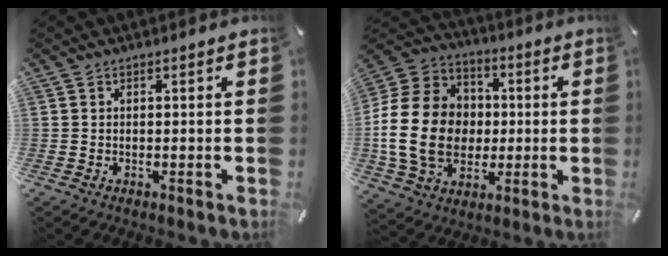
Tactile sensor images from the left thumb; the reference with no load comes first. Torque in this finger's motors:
{"motor_torque": [0.27, 2.29, 1.81, -0.96, 0.81]}